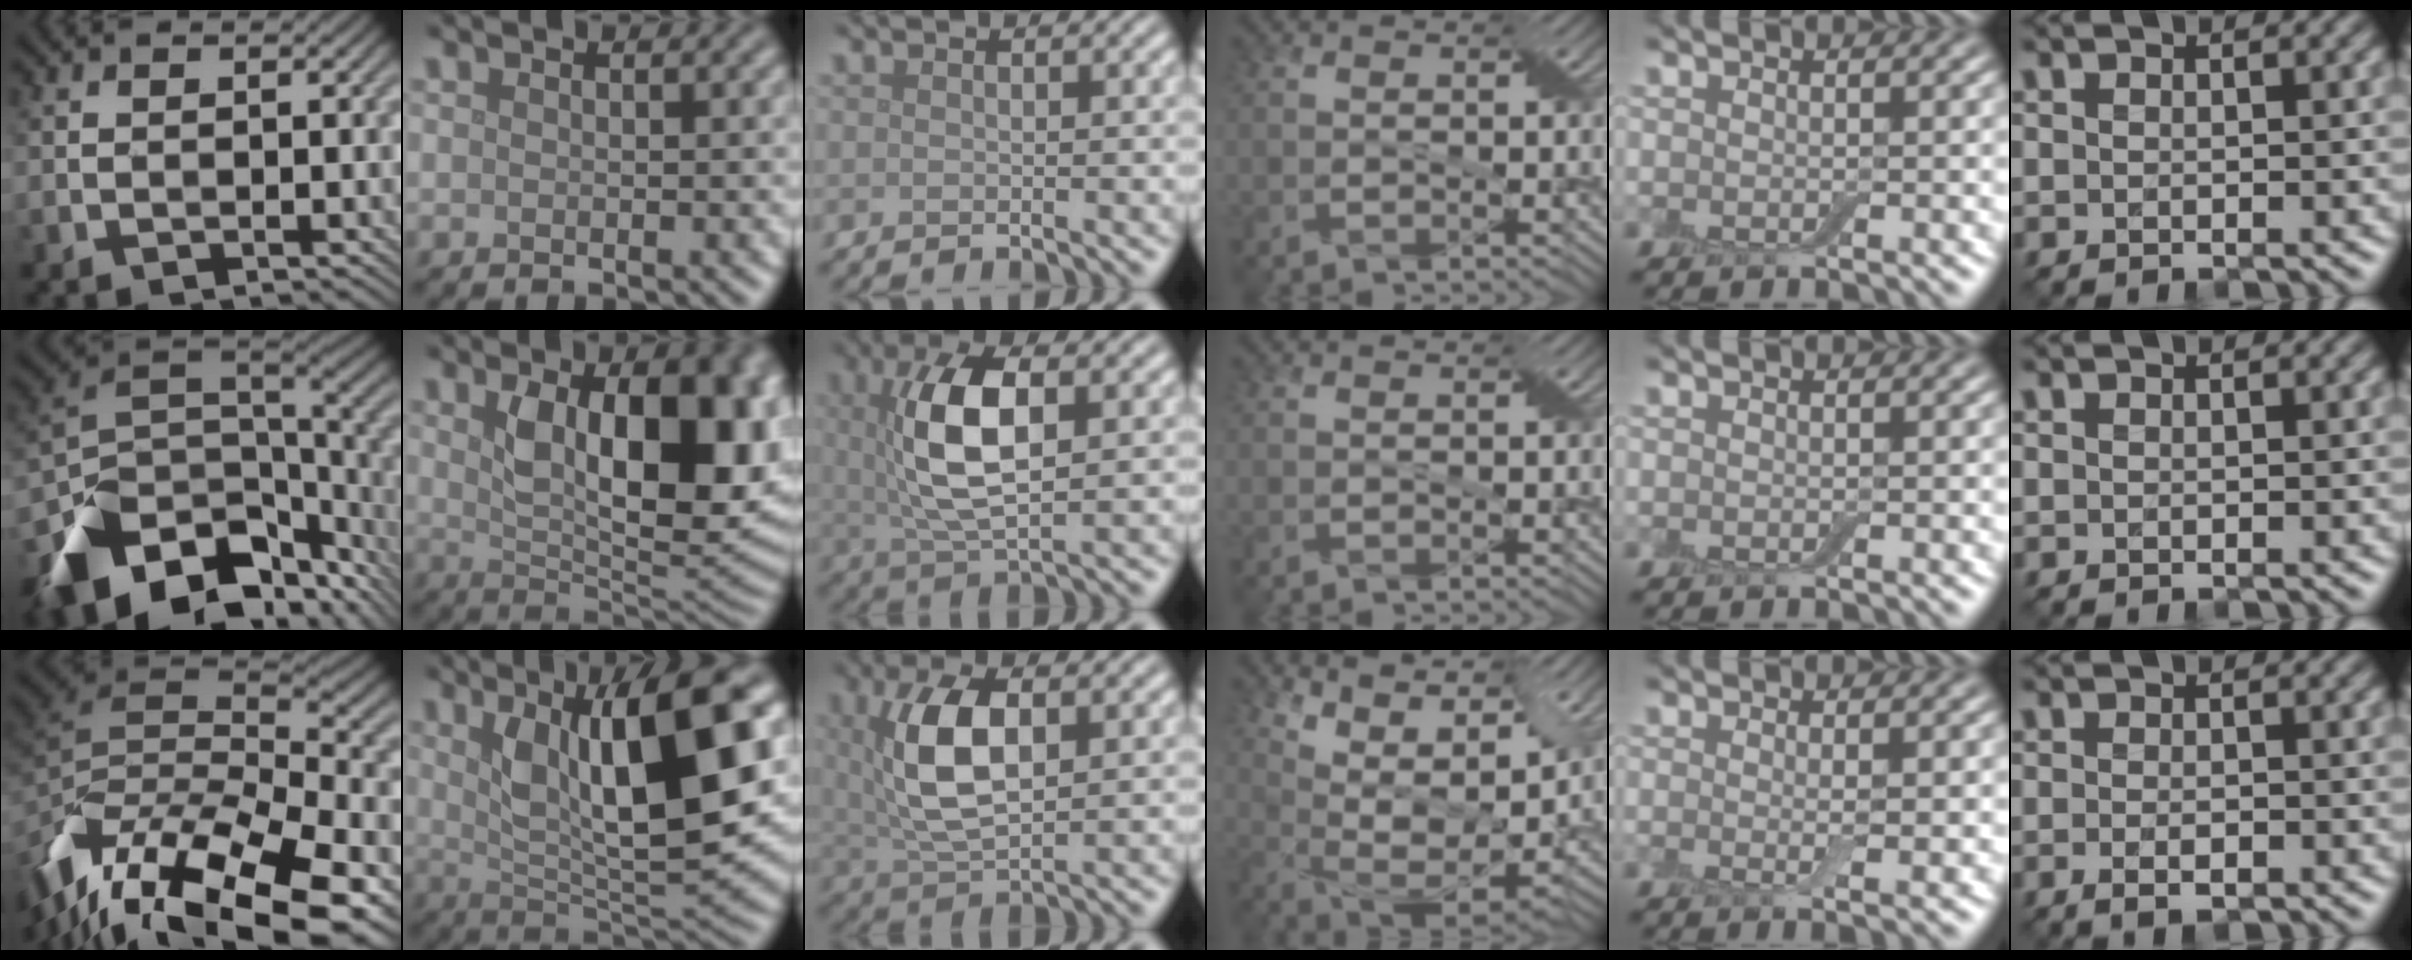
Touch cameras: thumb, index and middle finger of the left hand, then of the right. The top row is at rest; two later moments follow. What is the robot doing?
{"motion": "wrap", "object": "bandage"}